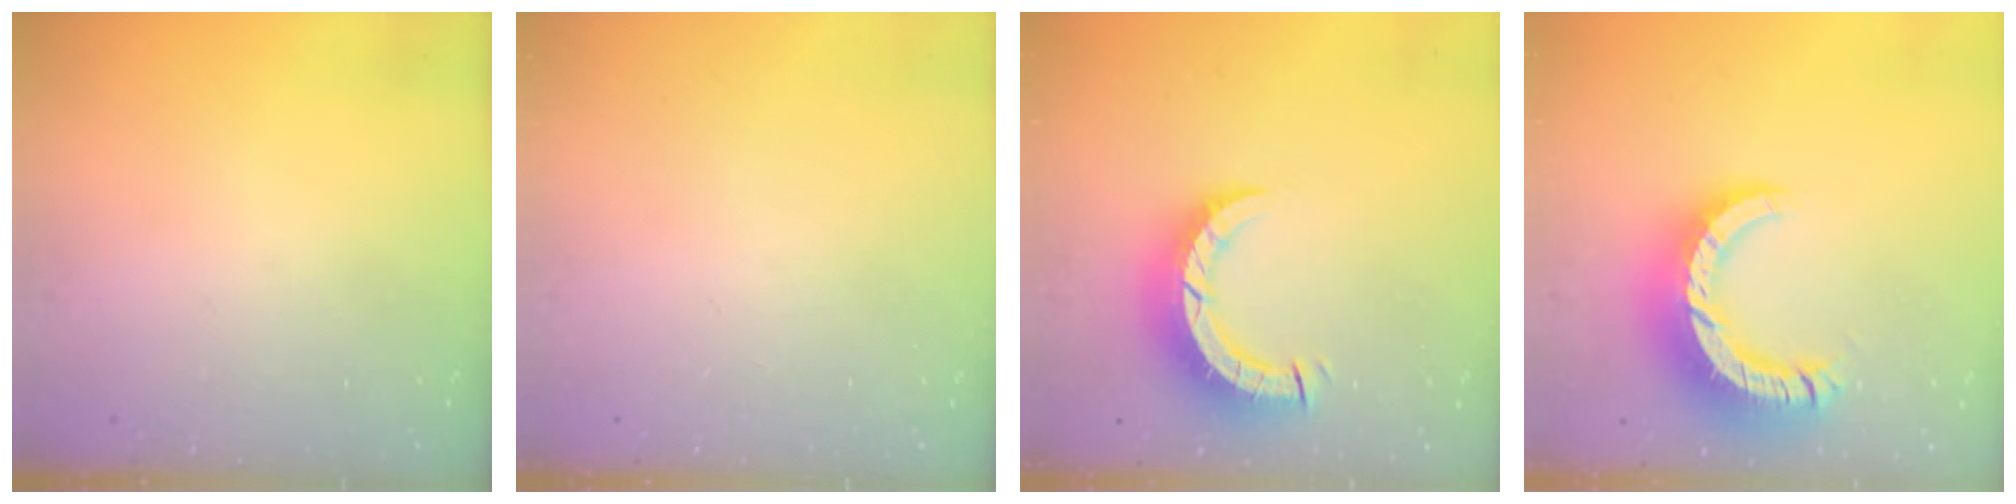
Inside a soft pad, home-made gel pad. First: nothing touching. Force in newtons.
{"total": 0.0}
{"total": 9.0, "press": 9.0, "slide": 0.9}
{"total": 14.4, "press": 14.3, "slide": 1.7}